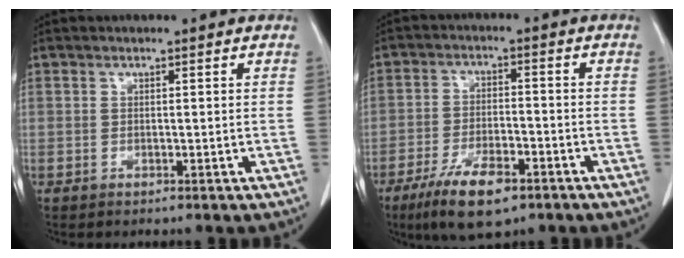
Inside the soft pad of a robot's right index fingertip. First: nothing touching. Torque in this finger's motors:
{"motor_torque": [0.69, -0.65, 0.32, 0.07]}